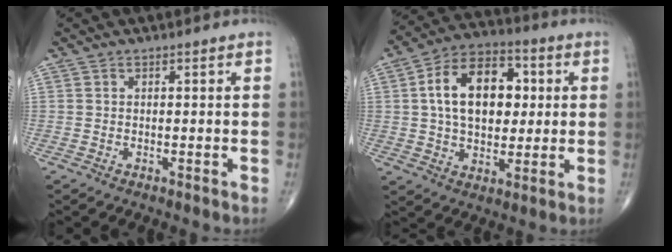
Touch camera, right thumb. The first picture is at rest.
{"total": 16.5, "force": [2.7, 10.6, 12.4], "torque": [-0.172, 0.013, 0.040]}